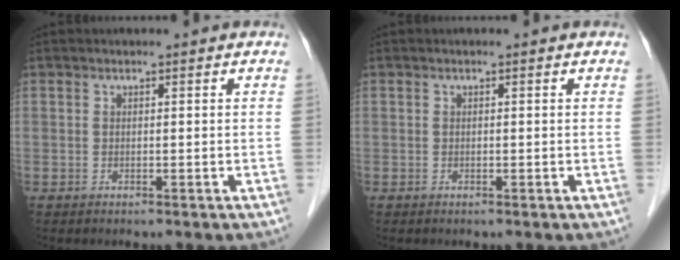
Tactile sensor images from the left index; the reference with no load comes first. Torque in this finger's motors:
{"motor_torque": [-0.26, 0.12, -0.03, -0.01]}